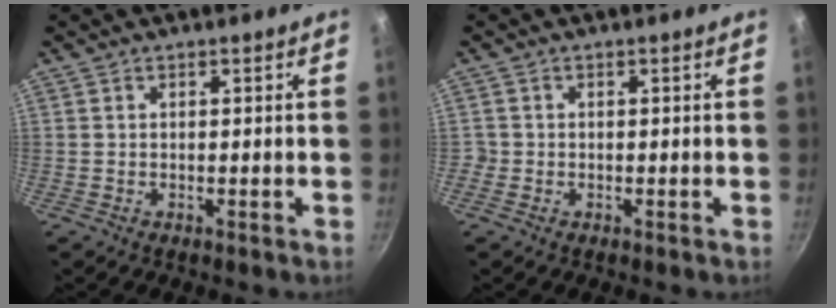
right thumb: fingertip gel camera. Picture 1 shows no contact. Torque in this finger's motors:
{"motor_torque": [0.00, -0.10, 0.12, 0.51, -0.03]}